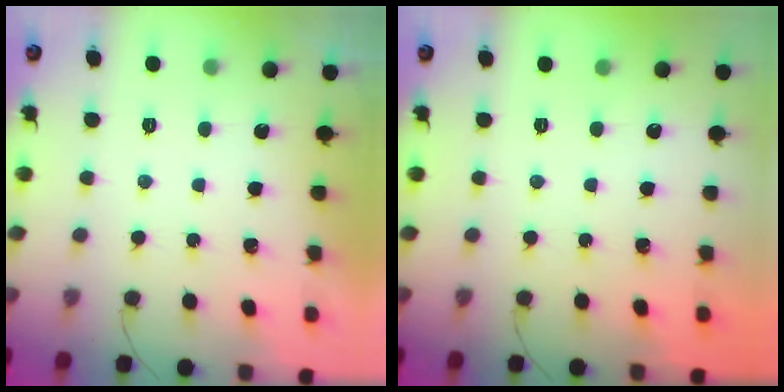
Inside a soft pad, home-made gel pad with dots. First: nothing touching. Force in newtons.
{"total": 0.0}